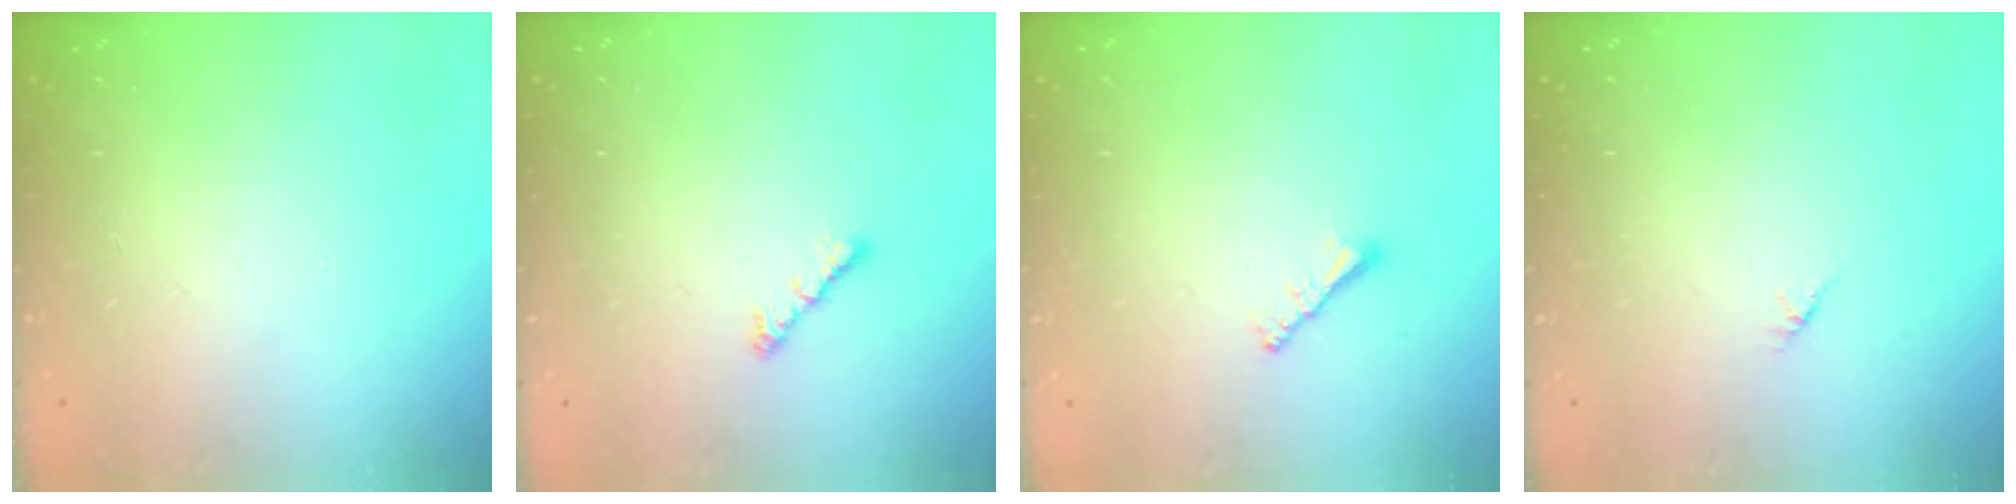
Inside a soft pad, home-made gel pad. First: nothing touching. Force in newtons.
{"total": 3.0, "press": 2.9, "slide": 0.6}
{"total": 2.0, "press": 2.0, "slide": 0.5}
{"total": 1.2, "press": 1.2, "slide": 0.3}